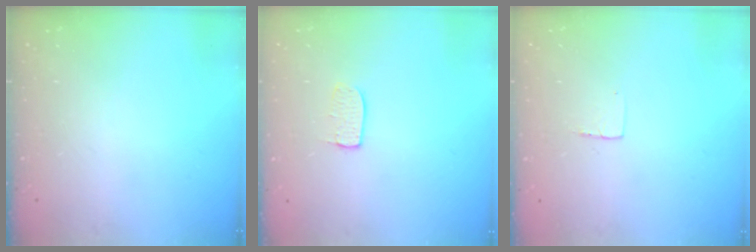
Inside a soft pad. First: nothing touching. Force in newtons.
{"total": 5.2, "press": 5.2, "slide": 0.3}
{"total": 3.0, "press": 3.0, "slide": 0.2}